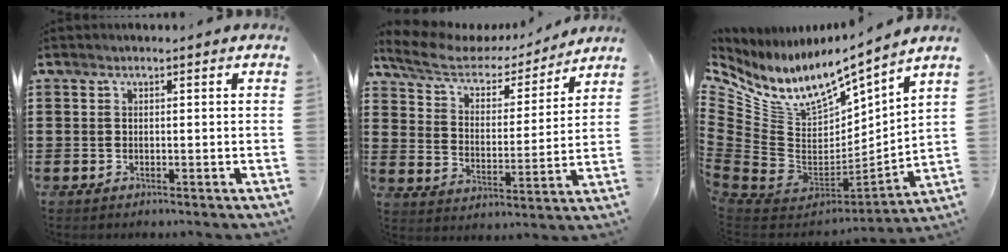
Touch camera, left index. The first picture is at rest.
{"total": 6.6, "force": [5.4, 2.5, 3.0], "torque": [-0.085, -0.027, 0.089]}
{"total": 9.6, "force": [6.3, 4.9, 5.3], "torque": [-0.131, -0.058, 0.112]}